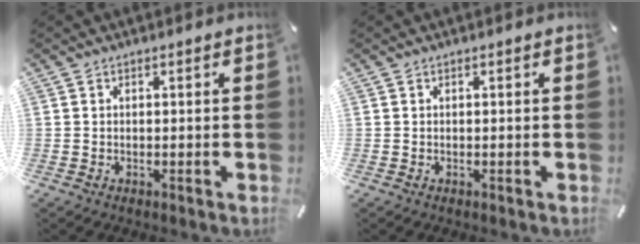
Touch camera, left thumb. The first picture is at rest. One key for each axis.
{"total": 0.0}